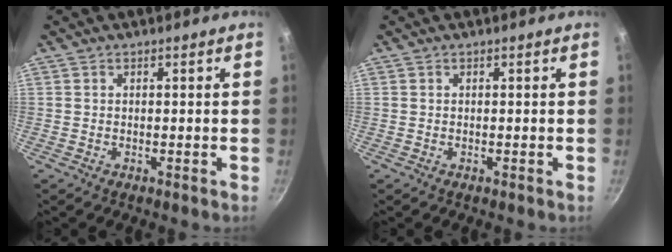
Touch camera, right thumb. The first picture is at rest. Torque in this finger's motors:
{"motor_torque": [-0.31, 0.13, 0.00, 0.00, 0.00]}